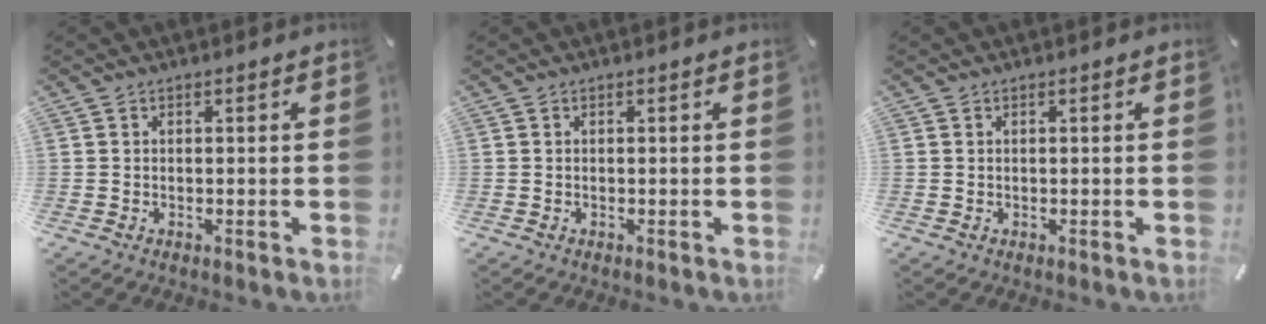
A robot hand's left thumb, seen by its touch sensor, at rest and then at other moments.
{"total": 0.0}
{"total": 0.0}